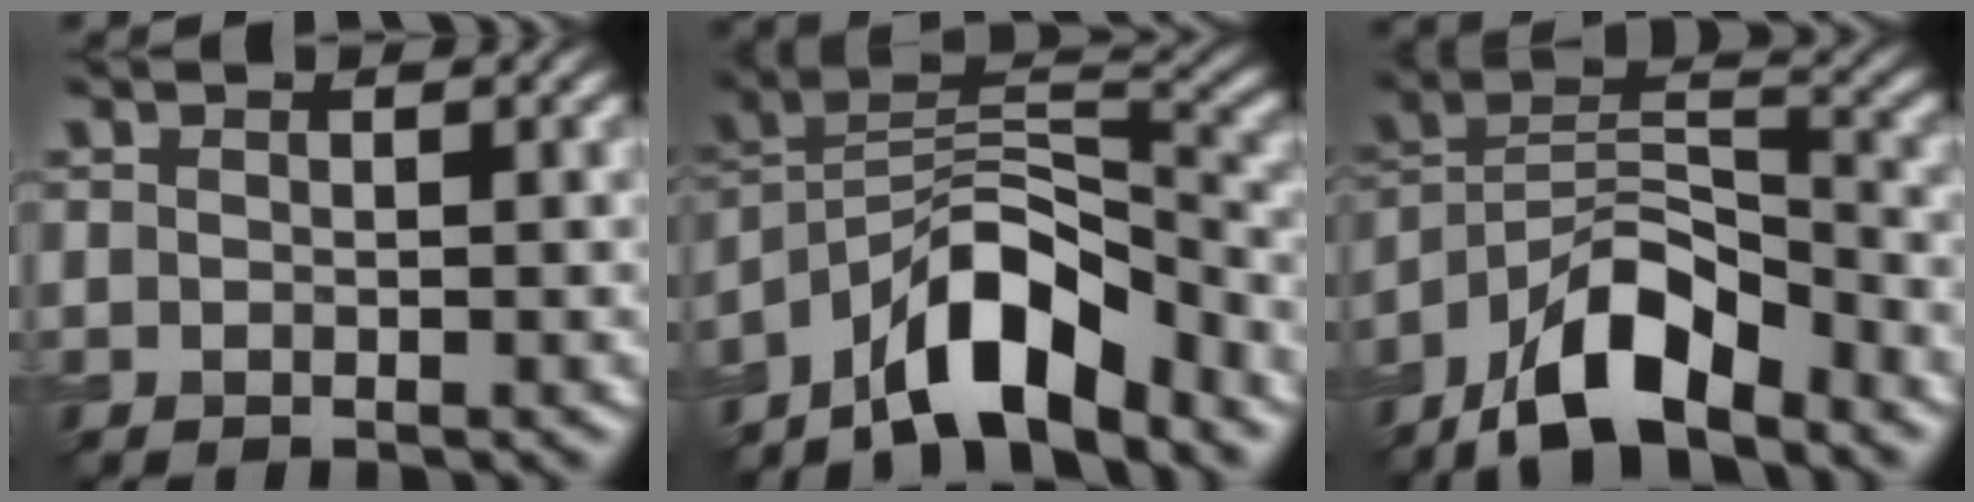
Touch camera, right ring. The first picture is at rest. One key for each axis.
{"total": 8.7, "fx": -6.2, "fy": 2.9, "fz": 5.4, "tx": -0.079, "ty": 0.009, "tz": -0.120}
{"total": 8.8, "fx": -6.3, "fy": 3.1, "fz": 5.3, "tx": -0.083, "ty": 0.008, "tz": -0.124}